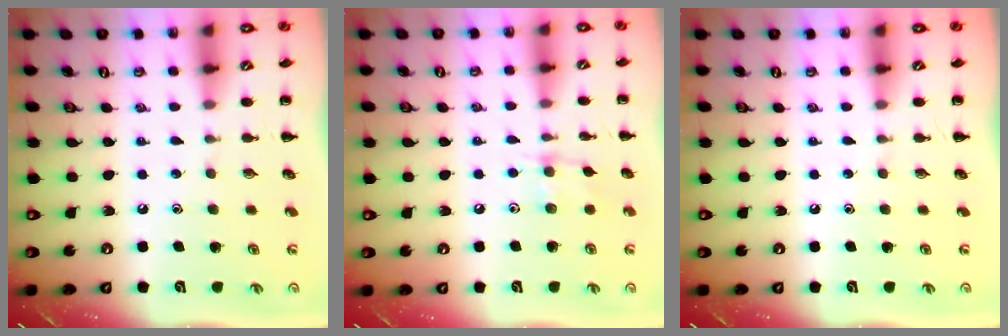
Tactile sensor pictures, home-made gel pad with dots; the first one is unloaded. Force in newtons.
{"total": 6.8, "press": 6.8, "slide": 0.8}
{"total": 0.0}